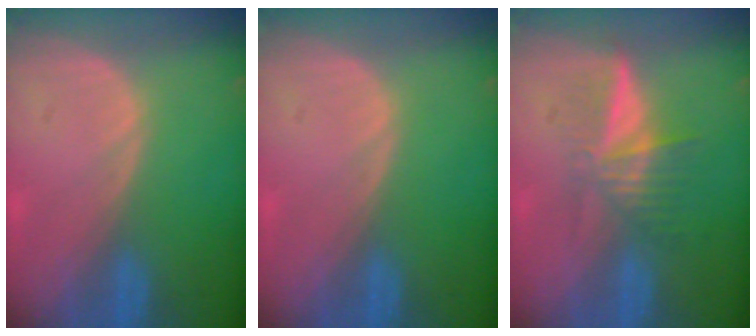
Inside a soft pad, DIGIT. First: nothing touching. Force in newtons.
{"total": 0.0}
{"total": 6.1, "press": 5.3, "slide": 3.1}